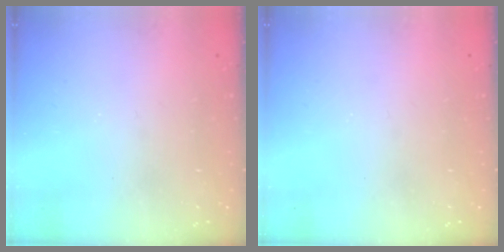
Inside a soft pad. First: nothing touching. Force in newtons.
{"total": 0.0}